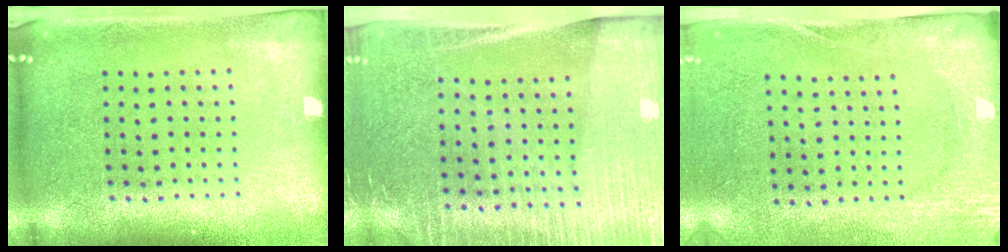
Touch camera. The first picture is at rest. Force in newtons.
{"total": 3.3, "press": 3.0, "slide": 1.4}
{"total": 2.7, "press": 2.1, "slide": 1.7}